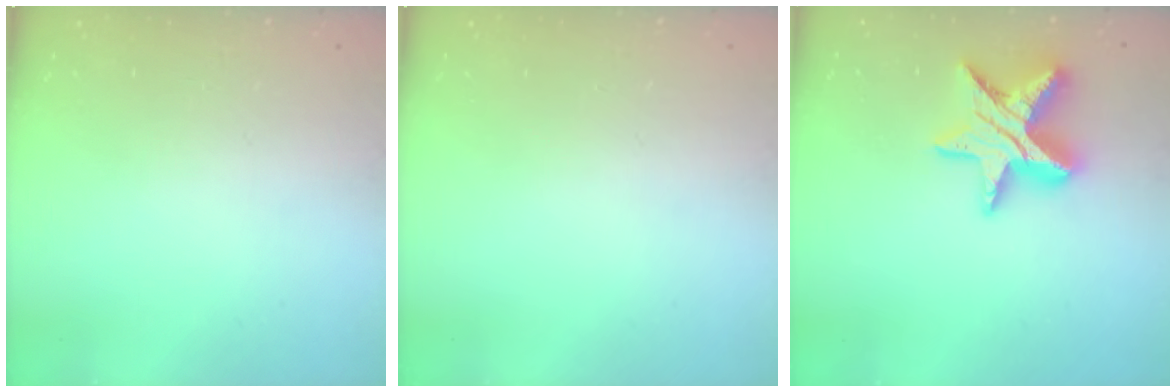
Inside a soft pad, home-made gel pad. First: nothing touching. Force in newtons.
{"total": 0.0}
{"total": 13.8, "press": 13.8, "slide": 1.0}